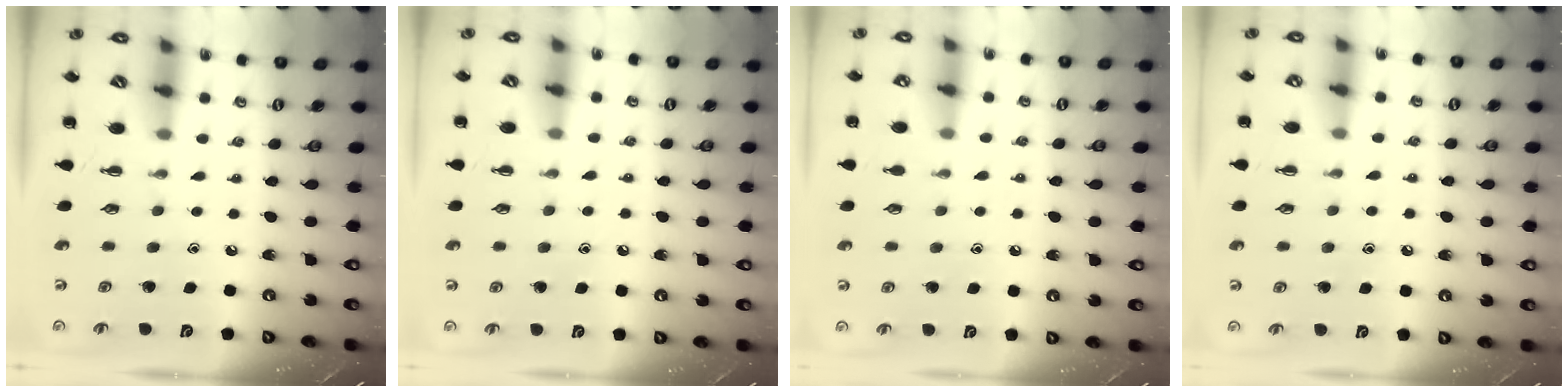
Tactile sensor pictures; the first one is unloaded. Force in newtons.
{"total": 6.3, "press": 5.9, "slide": 2.0}
{"total": 5.4, "press": 5.2, "slide": 1.7}
{"total": 6.7, "press": 6.4, "slide": 2.0}